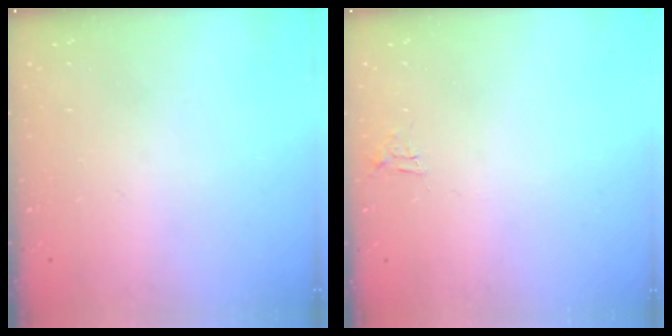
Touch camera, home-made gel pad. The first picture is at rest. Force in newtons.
{"total": 4.2, "press": 4.1, "slide": 0.3}